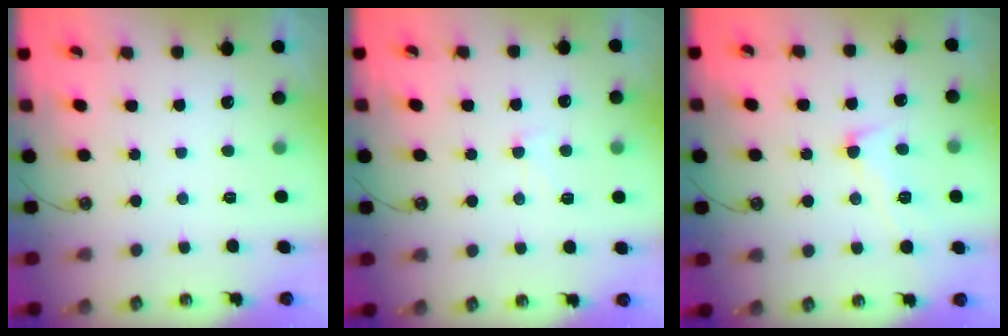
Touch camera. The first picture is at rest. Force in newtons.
{"total": 0.8, "press": 0.4, "slide": 0.7}
{"total": 1.6, "press": 1.5, "slide": 0.7}